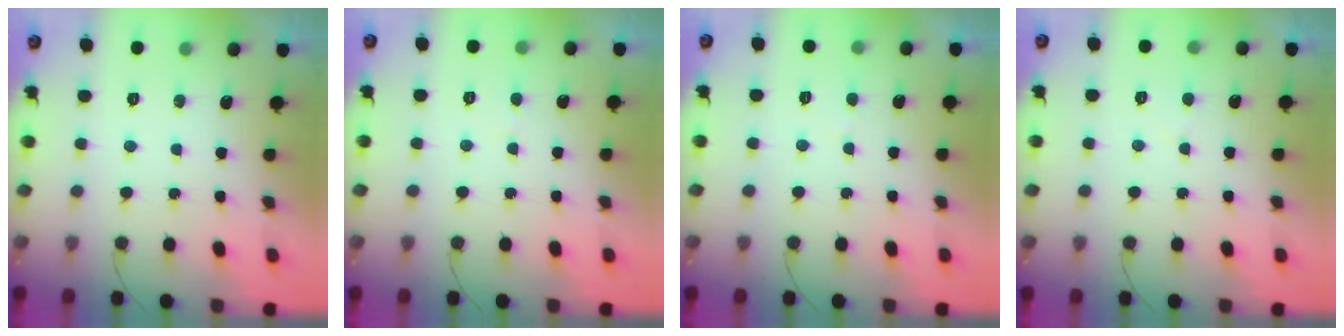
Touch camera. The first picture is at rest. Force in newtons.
{"total": 2.0, "press": 2.0, "slide": 0.1}
{"total": 2.1, "press": 2.1, "slide": 0.2}
{"total": 3.0, "press": 3.0, "slide": 0.3}